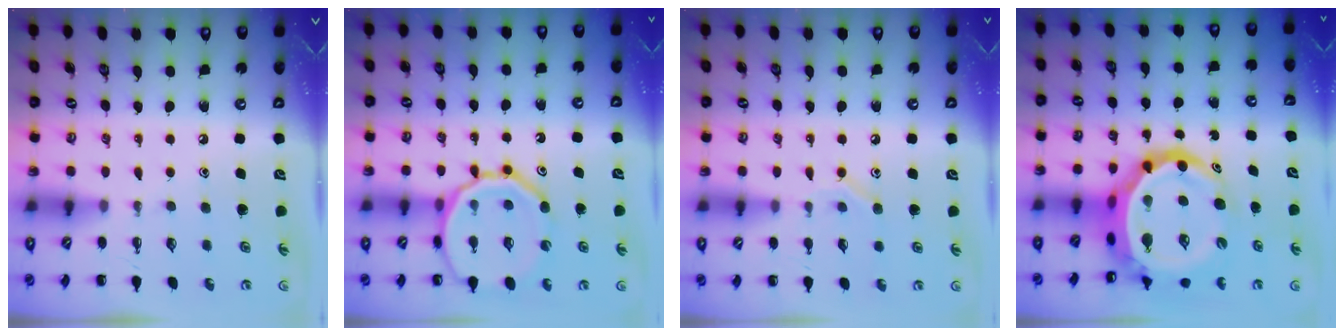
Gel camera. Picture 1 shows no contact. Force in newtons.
{"total": 17.3, "press": 17.2, "slide": 2.1}
{"total": 8.0, "press": 7.8, "slide": 1.8}
{"total": 14.7, "press": 14.1, "slide": 4.0}